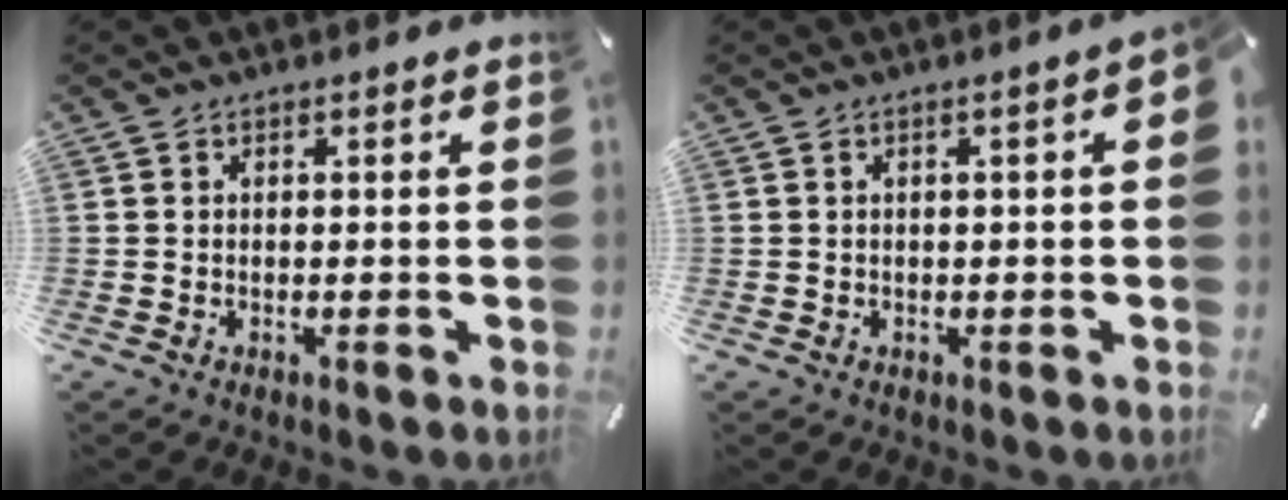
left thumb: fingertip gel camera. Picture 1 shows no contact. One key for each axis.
{"total": 2.5, "fx": 0.0, "fy": 0.3, "fz": 2.5, "tx": -0.041, "ty": -0.001, "tz": 0.001}